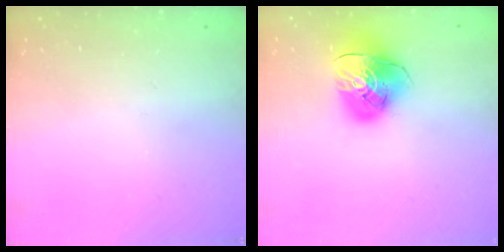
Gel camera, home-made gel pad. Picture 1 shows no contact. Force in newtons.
{"total": 12.7, "press": 12.6, "slide": 1.7}